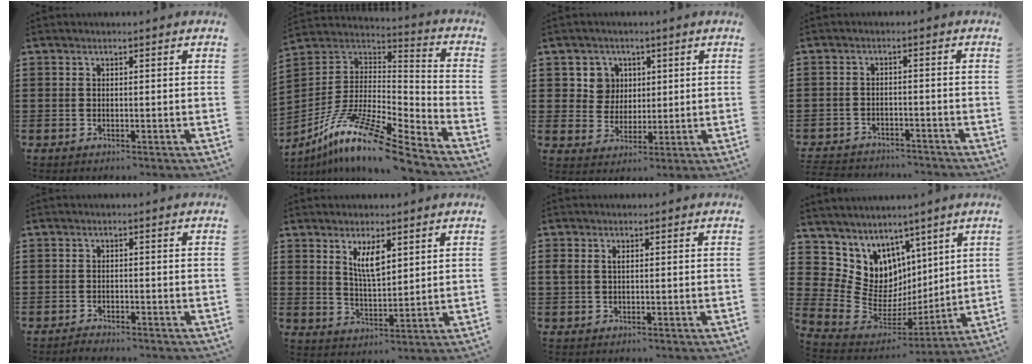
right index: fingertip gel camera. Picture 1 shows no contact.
{"total": 13.2, "force": [-9.5, 1.8, 9.0], "torque": [-0.186, 0.006, -0.187]}
{"total": 5.3, "force": [1.8, 4.9, 1.1], "torque": [-0.048, 0.017, 0.034]}
{"total": 3.5, "force": [-3.4, 0.4, 0.1], "torque": [-0.015, -0.003, -0.075]}
{"total": 1.2, "force": [-1.2, 0.2, 0.0], "torque": [-0.004, 0.003, -0.026]}
{"total": 5.1, "force": [2.6, 1.7, 4.0], "torque": [-0.077, 0.001, 0.044]}
{"total": 1.3, "force": [0.3, 0.8, 1.0], "torque": [-0.022, 0.006, 0.004]}
{"total": 8.5, "force": [4.5, 7.2, 0.7], "torque": [-0.067, -0.057, 0.094]}